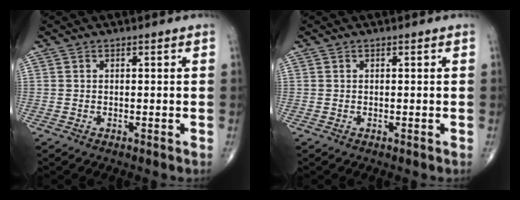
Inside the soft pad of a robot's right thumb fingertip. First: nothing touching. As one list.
[{"total": 0.0}]